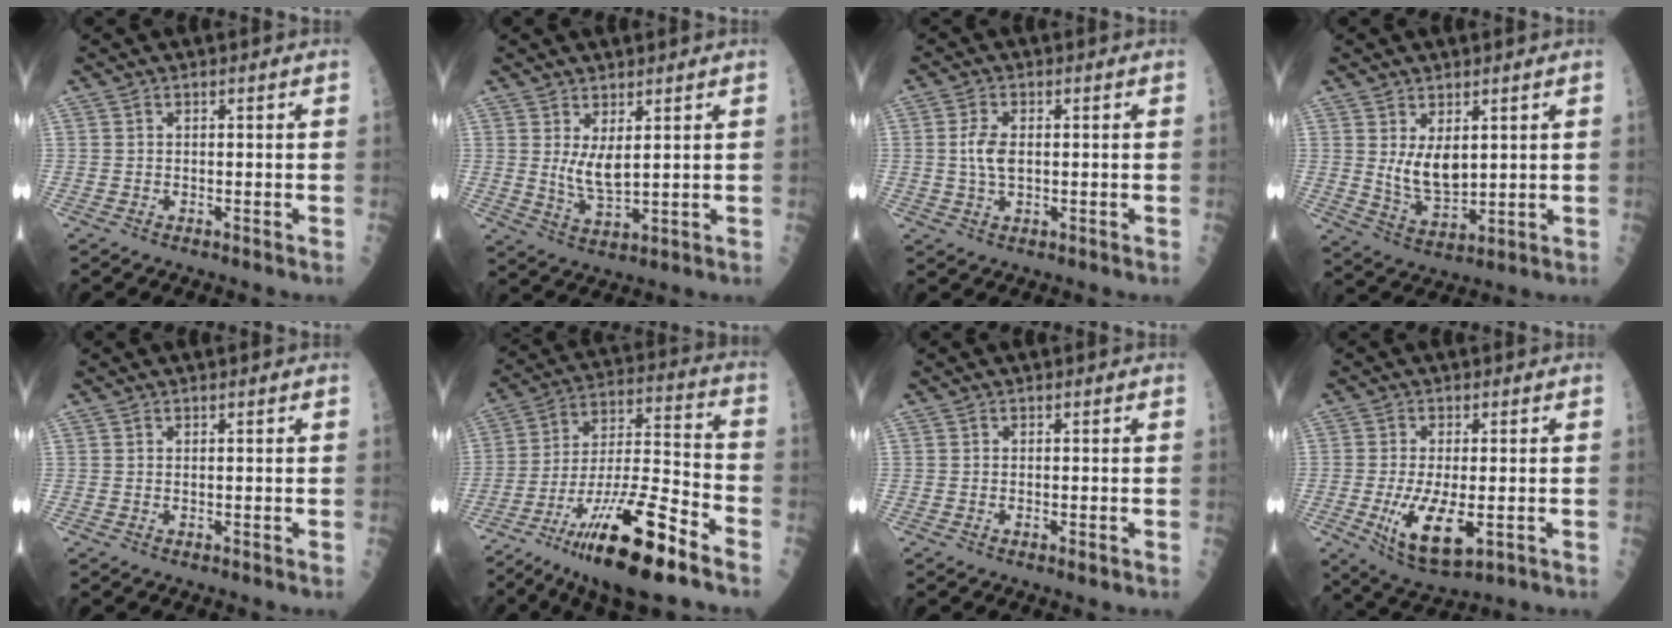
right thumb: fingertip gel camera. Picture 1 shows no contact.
{"total": 5.1, "force": [1.6, 1.6, 4.6], "torque": [-0.086, -0.025, 0.041]}
{"total": 4.3, "force": [0.1, 2.2, 3.7], "torque": [-0.074, 0.001, 0.003]}
{"total": 7.2, "force": [2.0, 3.8, 5.8], "torque": [-0.088, -0.028, 0.052]}
{"total": 0.0}
{"total": 23.3, "force": [-13.4, 4.7, 18.5], "torque": [-0.339, 0.044, -0.232]}
{"total": 1.1, "force": [-0.3, 0.2, 1.0], "torque": [-0.014, -0.003, -0.005]}
{"total": 10.7, "force": [-2.4, 4.0, 9.6], "torque": [-0.175, -0.022, -0.030]}